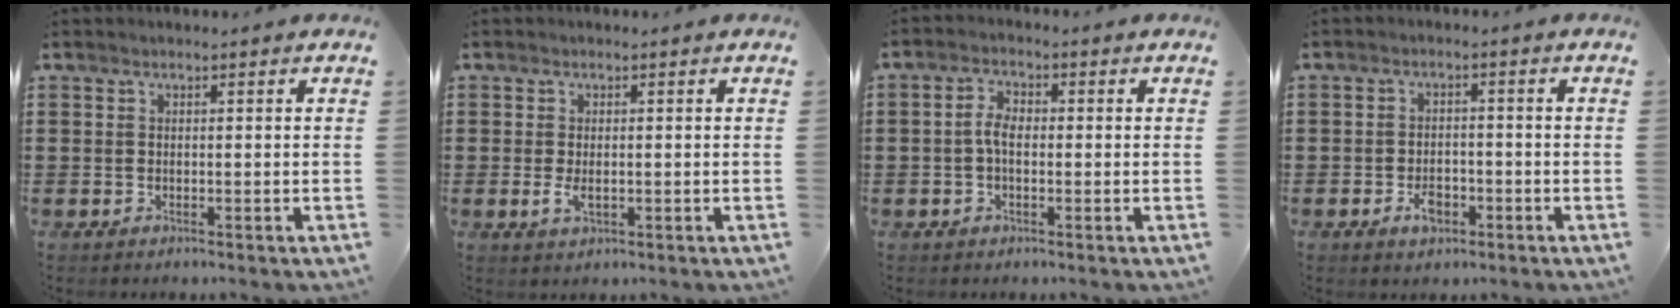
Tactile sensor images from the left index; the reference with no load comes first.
{"total": 2.3, "force": [-0.2, 1.1, 2.0], "torque": [-0.046, -0.003, -0.006]}
{"total": 3.6, "force": [-0.4, 1.7, 3.2], "torque": [-0.073, 0.002, -0.013]}
{"total": 3.5, "force": [-1.8, 1.9, 2.3], "torque": [-0.040, 0.003, -0.032]}